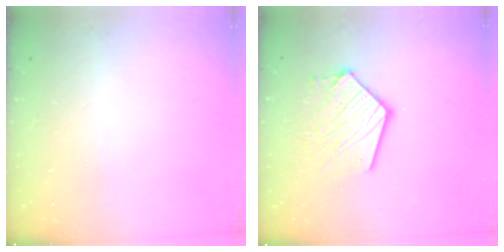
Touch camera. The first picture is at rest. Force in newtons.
{"total": 13.2, "press": 13.1, "slide": 1.4}